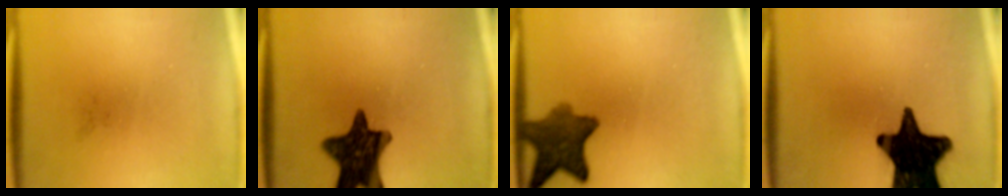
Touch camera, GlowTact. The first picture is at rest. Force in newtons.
{"total": 13.0}
{"total": 8.6}
{"total": 18.8}